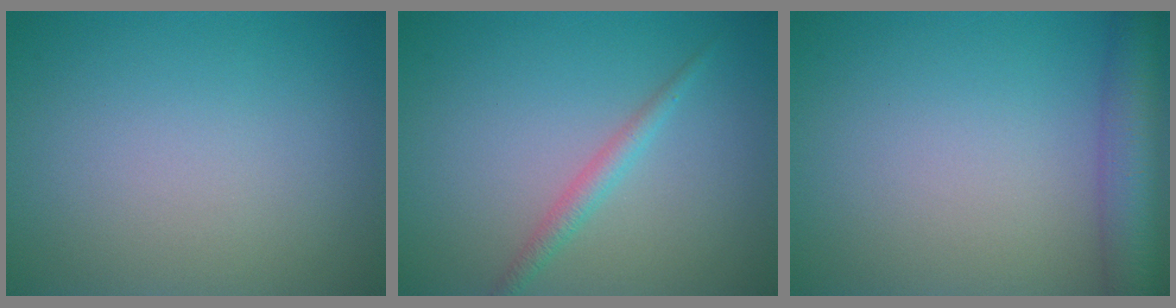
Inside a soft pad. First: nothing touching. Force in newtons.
{"total": 1.6, "press": 1.6, "slide": 0.1}
{"total": 5.6, "press": 5.6, "slide": 0.3}